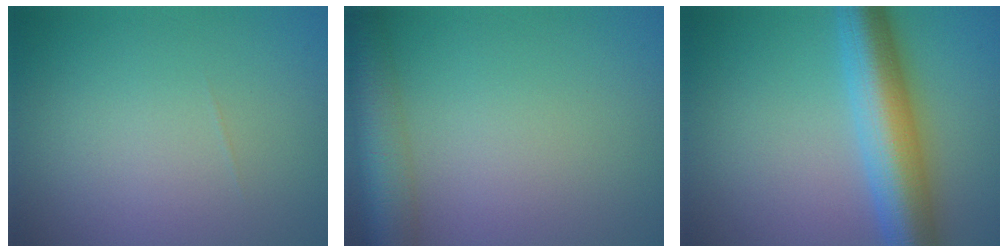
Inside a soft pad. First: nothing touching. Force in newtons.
{"total": 6.1, "press": 6.1, "slide": 0.3}
{"total": 8.7, "press": 8.7, "slide": 0.3}